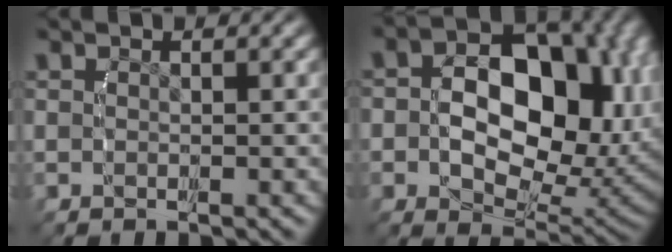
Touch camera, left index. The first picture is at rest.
{"total": 12.0, "force": [1.6, 8.1, 8.7], "torque": [-0.115, -0.015, 0.028]}